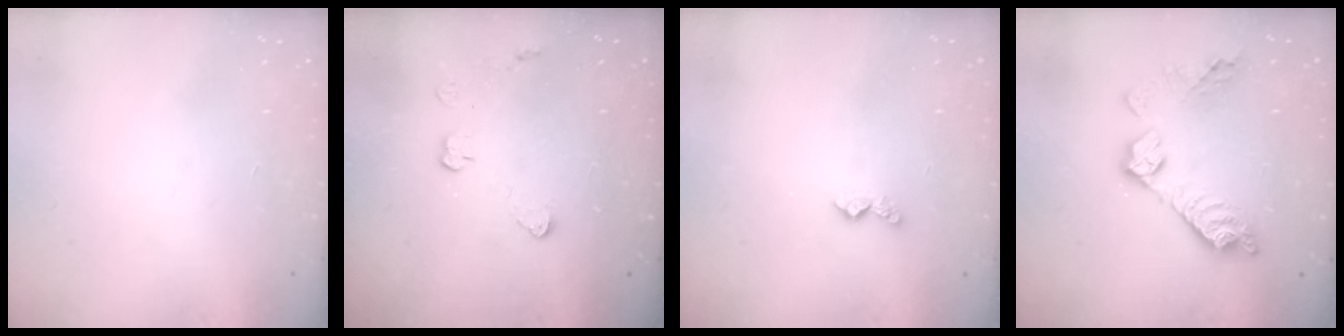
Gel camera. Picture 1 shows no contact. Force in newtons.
{"total": 4.5, "press": 4.5, "slide": 0.6}
{"total": 4.2, "press": 4.1, "slide": 0.6}
{"total": 13.3, "press": 13.3, "slide": 0.8}